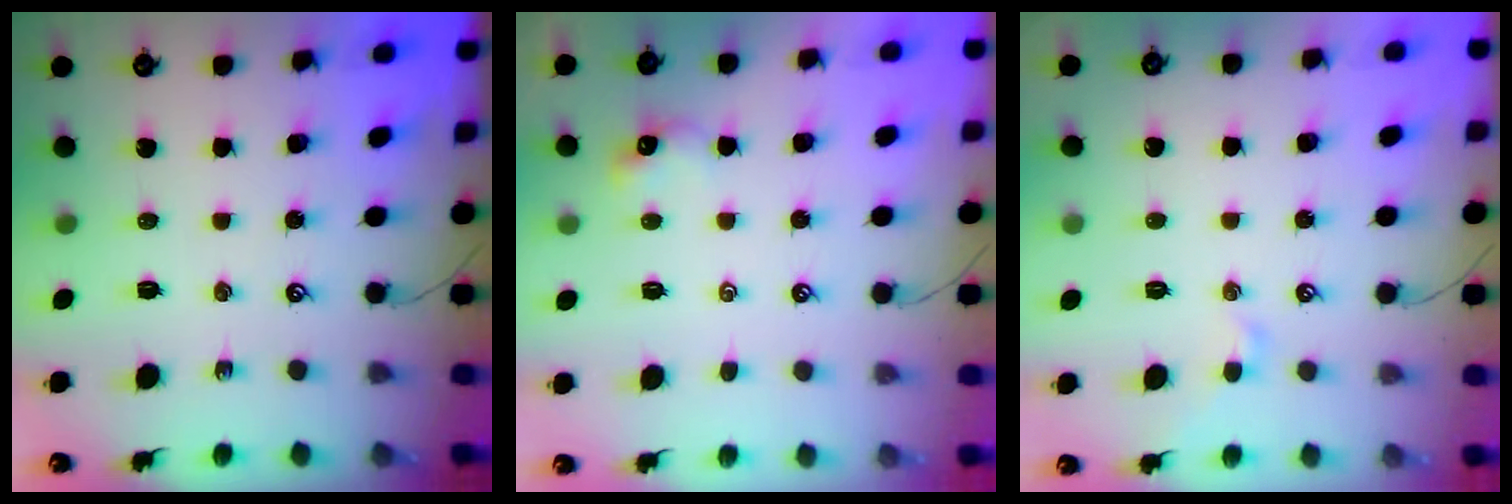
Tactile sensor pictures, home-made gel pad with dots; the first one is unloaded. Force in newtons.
{"total": 0.9, "press": 0.9, "slide": 0.2}
{"total": 0.6, "press": 0.3, "slide": 0.5}